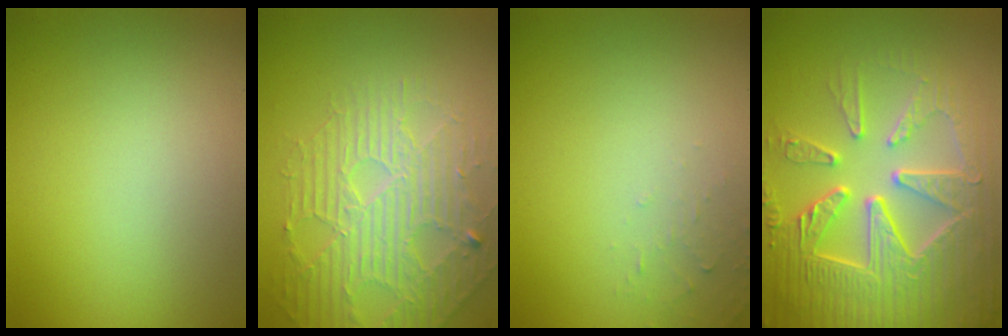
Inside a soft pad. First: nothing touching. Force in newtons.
{"total": 4.2, "press": 4.2, "slide": 0.3}
{"total": 0.9, "press": 0.9, "slide": 0.1}
{"total": 8.9, "press": 6.5, "slide": 6.2}